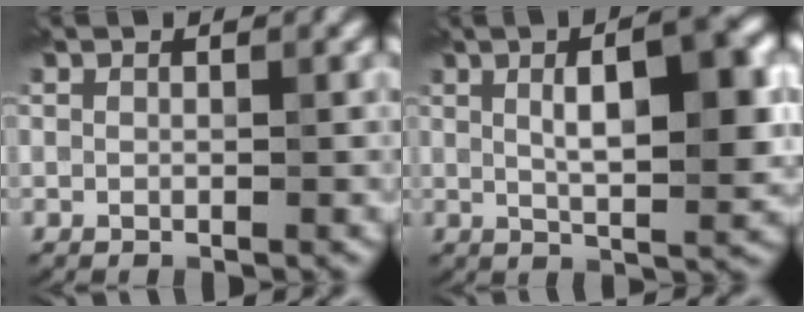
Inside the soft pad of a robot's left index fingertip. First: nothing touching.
{"total": 7.9, "force": [1.7, 2.3, 7.4], "torque": [-0.103, 0.010, 0.022]}